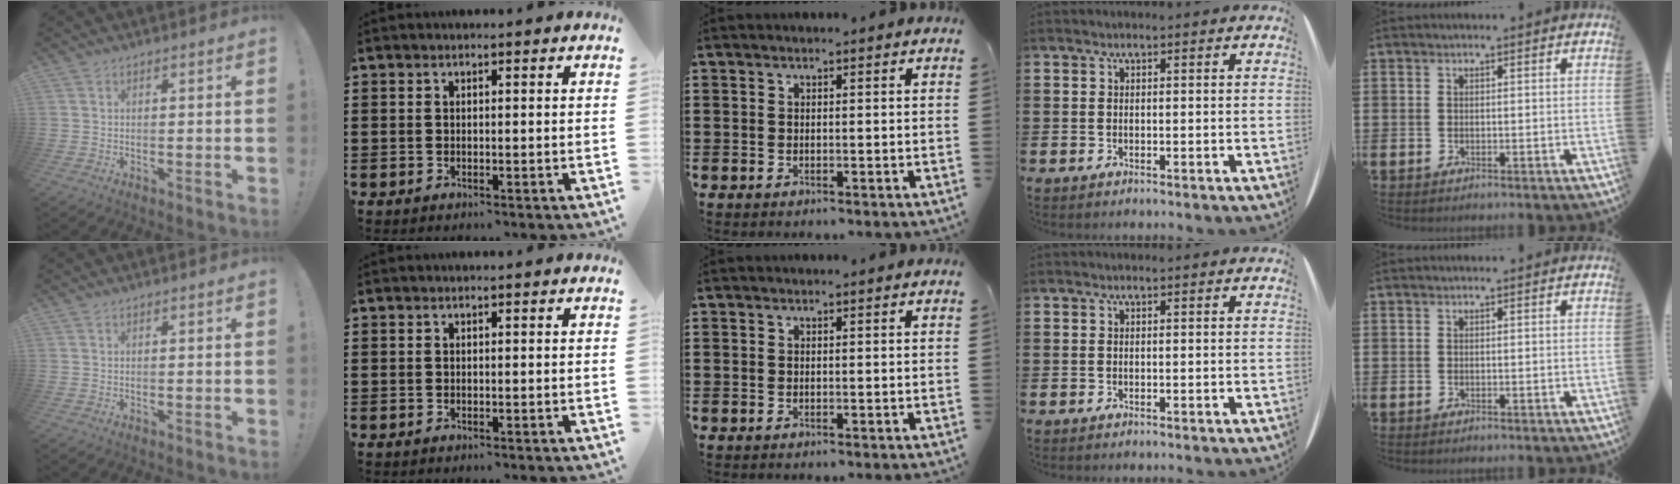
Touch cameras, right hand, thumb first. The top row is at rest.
{}